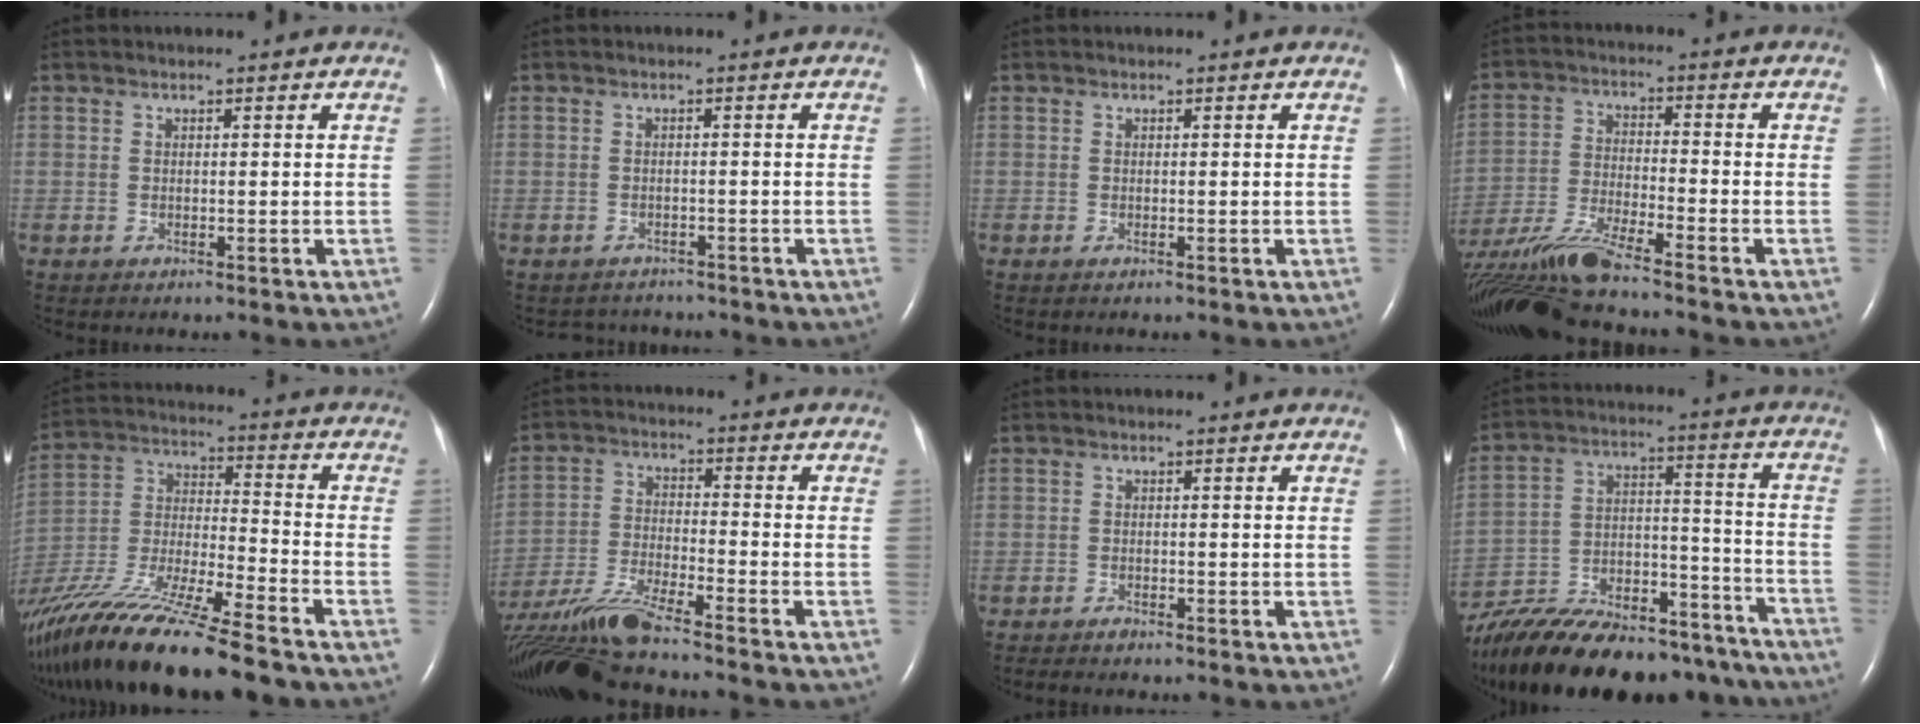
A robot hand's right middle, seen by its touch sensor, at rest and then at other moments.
{"total": 2.9, "force": [-2.8, 0.8, -0.3], "torque": [0.004, -0.001, -0.040]}
{"total": 0.0}
{"total": 12.7, "force": [-11.1, -1.3, 6.1], "torque": [-0.124, -0.018, -0.204]}
{"total": 22.4, "force": [-18.2, 0.8, 13.1], "torque": [-0.281, -0.051, -0.337]}
{"total": 13.9, "force": [-12.1, -0.8, 6.7], "torque": [-0.140, -0.019, -0.218]}
{"total": 1.3, "force": [-1.1, 0.0, 0.5], "torque": [-0.016, -0.004, -0.019]}
{"total": 30.8, "force": [-26.4, 8.5, 13.3], "torque": [-0.219, -0.017, -0.392]}